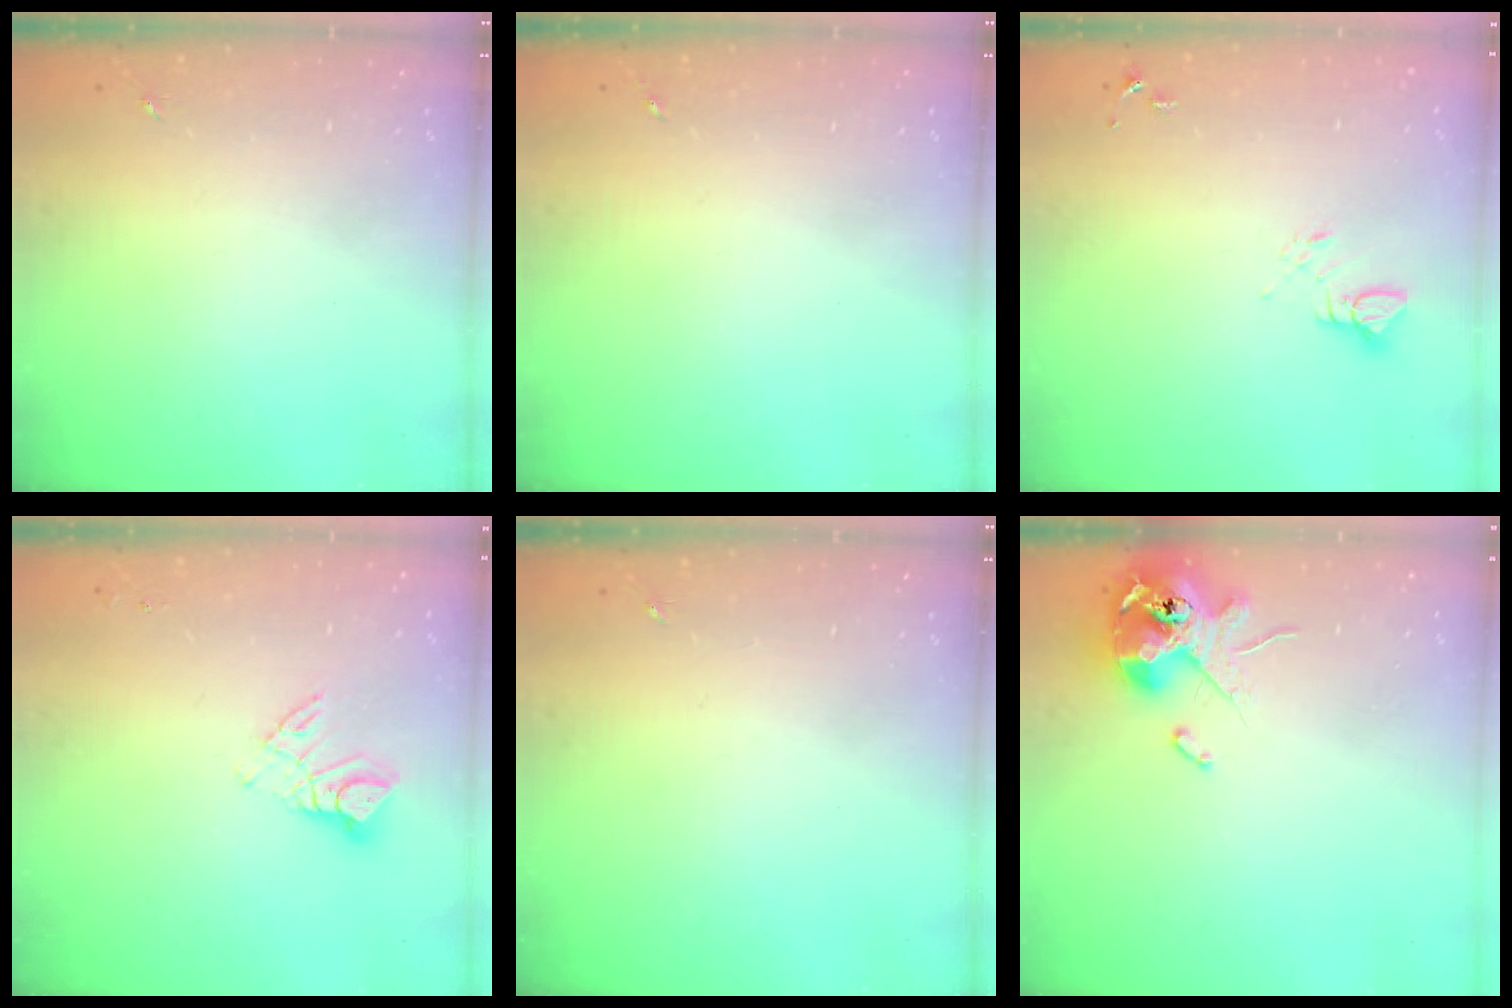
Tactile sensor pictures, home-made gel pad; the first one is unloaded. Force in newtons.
{"total": 0.0}
{"total": 3.7, "press": 3.7, "slide": 0.1}
{"total": 8.8, "press": 8.8, "slide": 0.8}
{"total": 0.0}
{"total": 12.4, "press": 12.2, "slide": 2.1}